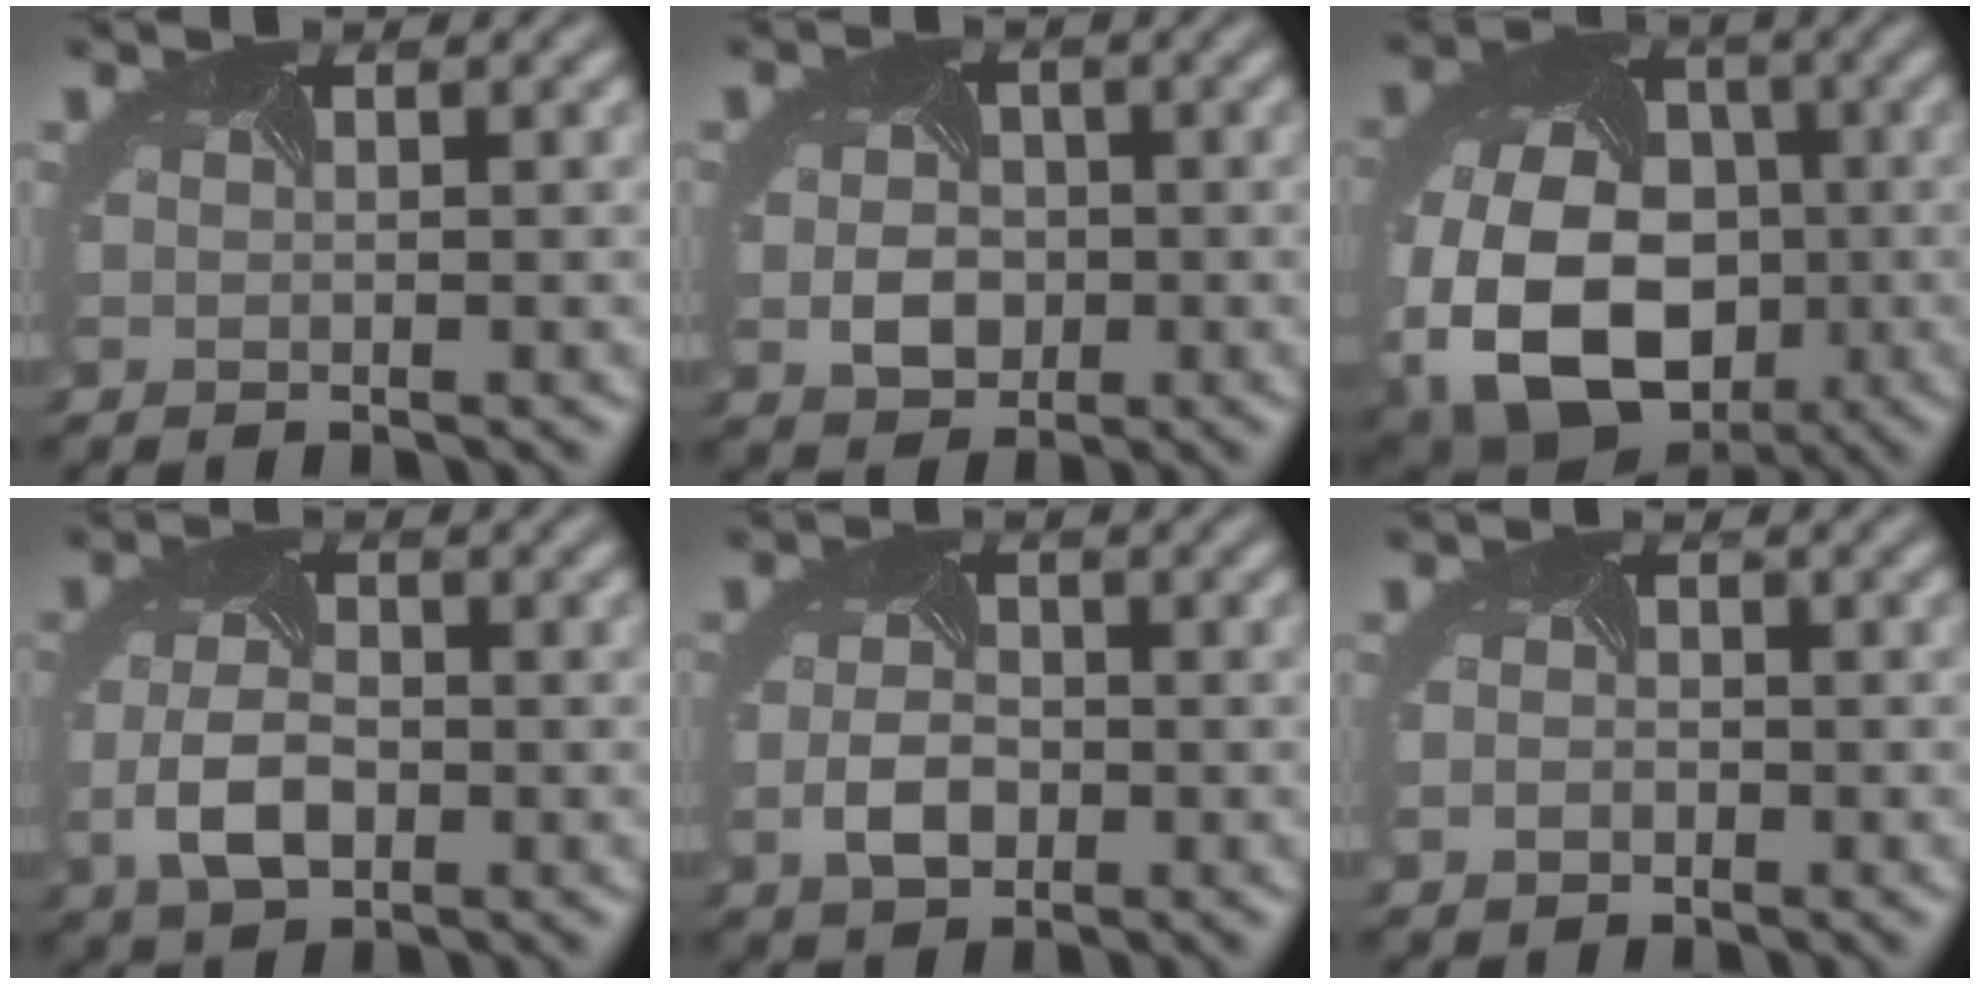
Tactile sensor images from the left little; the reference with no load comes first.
{"total": 4.0, "force": [-0.6, 3.1, 2.4], "torque": [-0.046, -0.006, -0.011]}
{"total": 16.7, "force": [-4.0, 12.2, 10.7], "torque": [-0.203, -0.048, -0.050]}
{"total": 4.6, "force": [-1.2, 2.8, 3.4], "torque": [-0.084, -0.011, -0.024]}
{"total": 3.3, "force": [-1.0, 2.1, 2.3], "torque": [-0.050, -0.008, -0.020]}
{"total": 1.6, "force": [-0.6, 1.3, 0.7], "torque": [-0.008, -0.007, -0.010]}